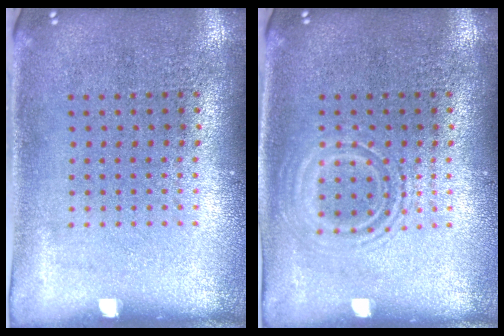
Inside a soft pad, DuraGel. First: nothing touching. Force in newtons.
{"total": 1.1, "press": 1.1, "slide": 0.2}